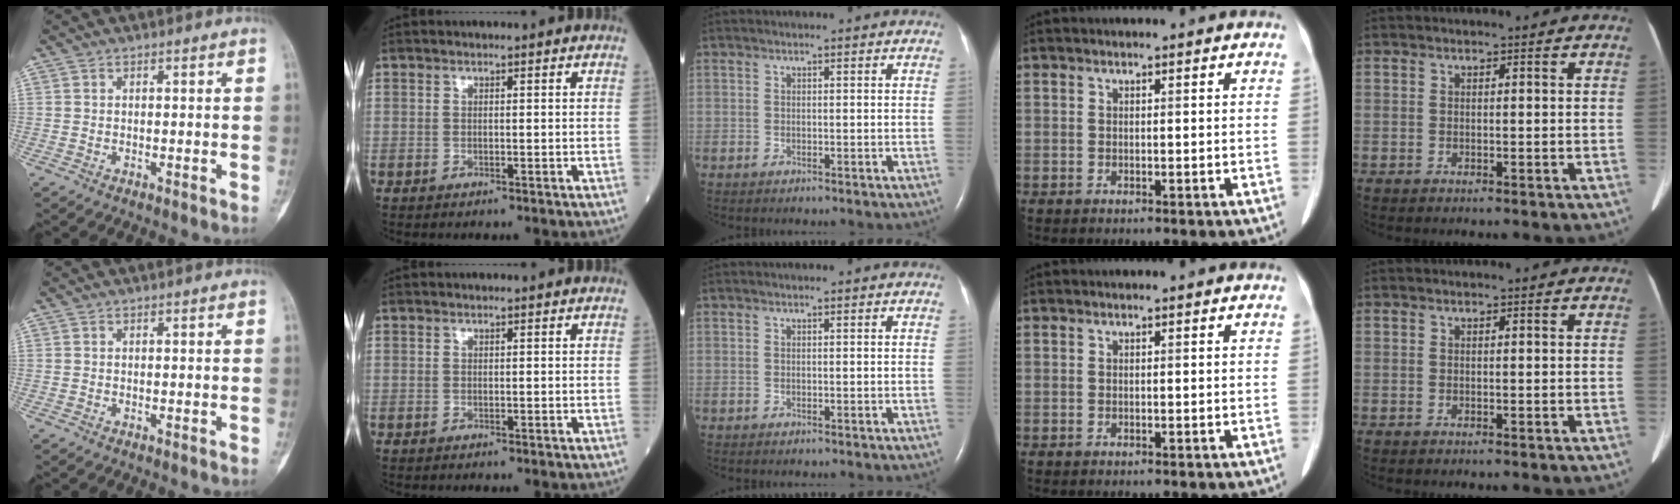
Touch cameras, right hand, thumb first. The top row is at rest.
{}